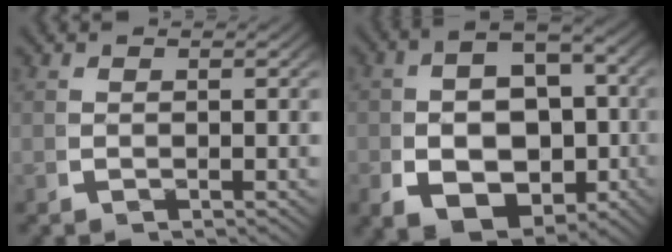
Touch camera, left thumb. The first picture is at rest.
{"total": 10.2, "force": [-1.5, 7.2, 7.2], "torque": [-0.132, -0.026, -0.018]}